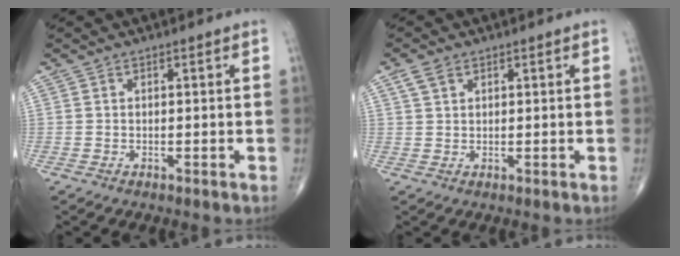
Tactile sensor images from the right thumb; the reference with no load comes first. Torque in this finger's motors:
{"motor_torque": [-0.04, 0.03, 0.03, -0.04, 0.00]}